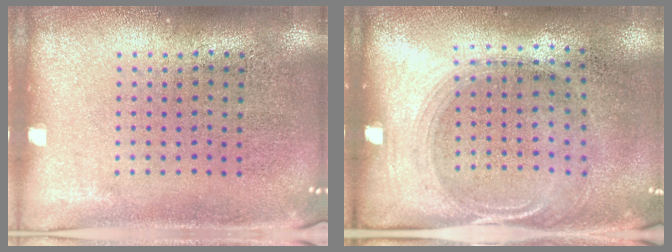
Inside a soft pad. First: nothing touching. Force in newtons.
{"total": 1.5, "press": 1.3, "slide": 0.7}